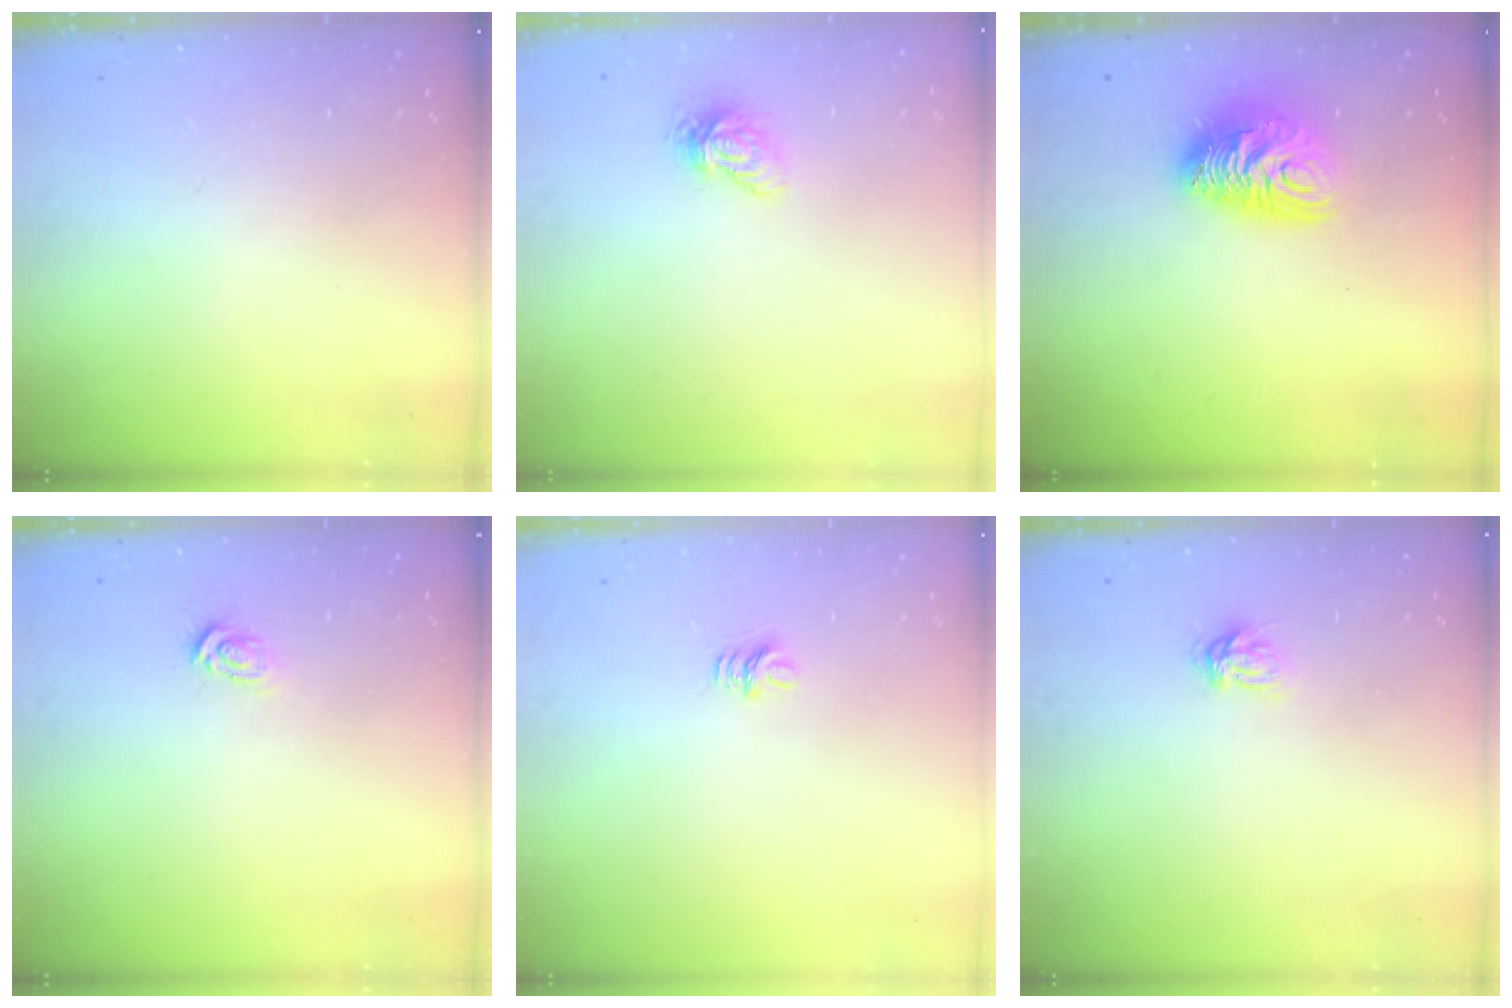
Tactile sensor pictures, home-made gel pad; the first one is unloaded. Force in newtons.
{"total": 6.4, "press": 6.4, "slide": 0.3}
{"total": 10.4, "press": 10.4, "slide": 0.6}
{"total": 2.9, "press": 2.9, "slide": 0.2}
{"total": 4.1, "press": 4.0, "slide": 0.4}
{"total": 5.5, "press": 5.5, "slide": 0.6}